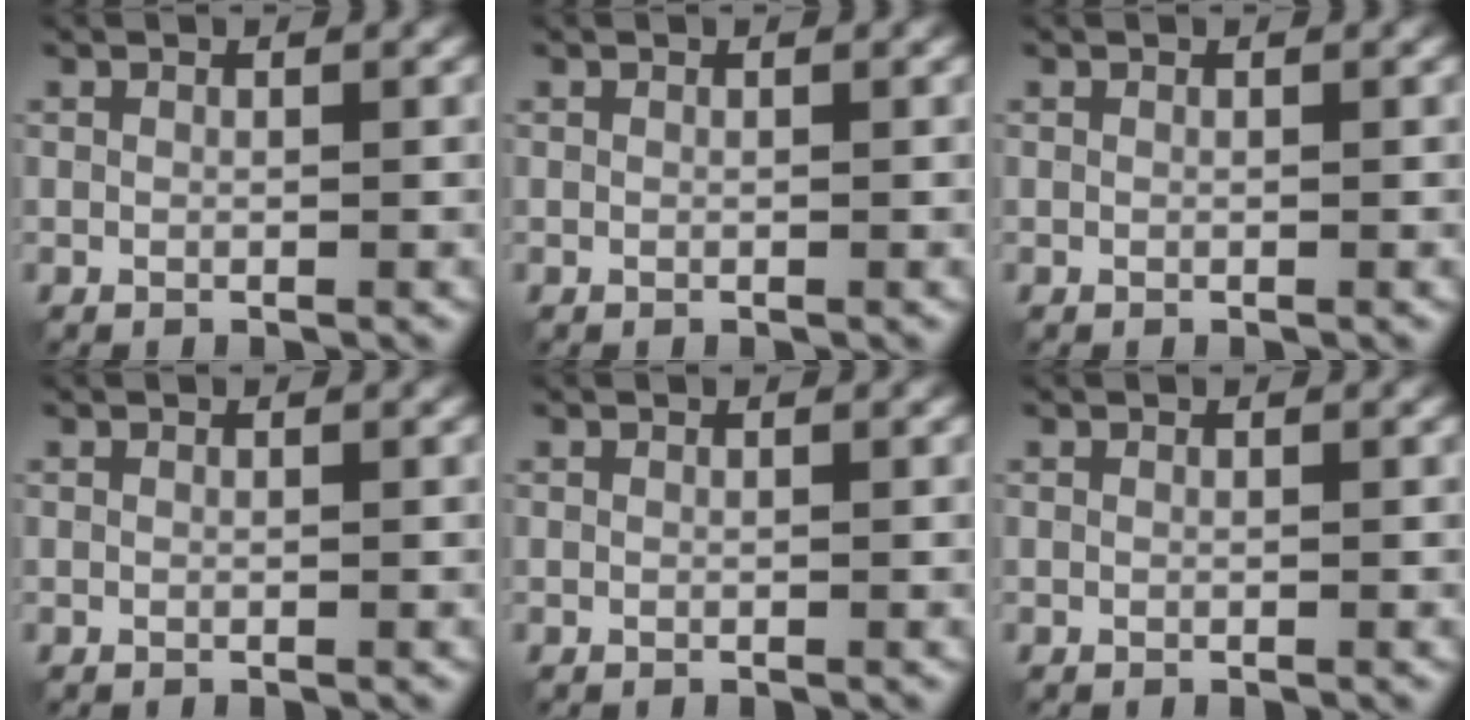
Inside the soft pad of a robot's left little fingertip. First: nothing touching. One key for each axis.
{"total": 0.0}
{"total": 0.0}
{"total": 0.0}
{"total": 0.0}
{"total": 0.0}